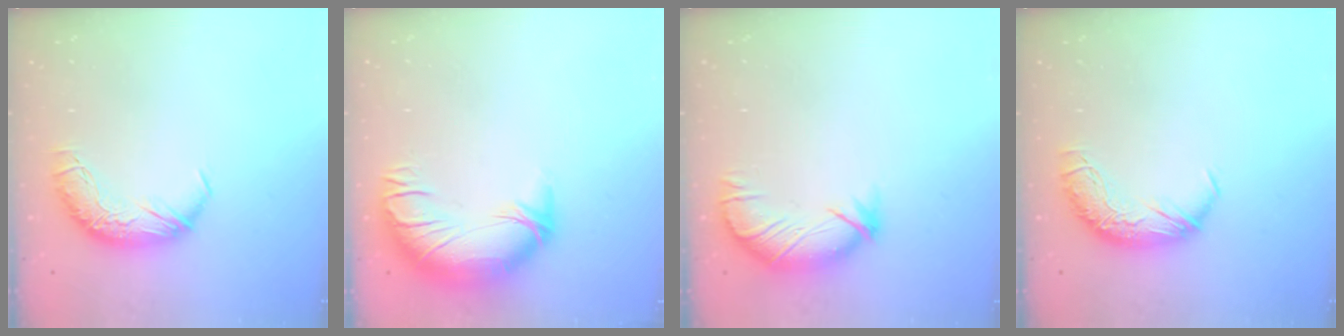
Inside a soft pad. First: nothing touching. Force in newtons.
{"total": 3.7, "press": 2.0, "slide": 3.1}
{"total": 3.9, "press": 3.3, "slide": 2.1}
{"total": 0.0}